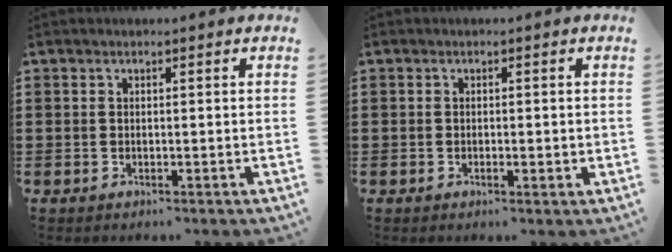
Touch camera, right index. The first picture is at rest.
{"total": 0.8, "force": [-0.2, 0.3, 0.7], "torque": [-0.014, -0.001, -0.003]}